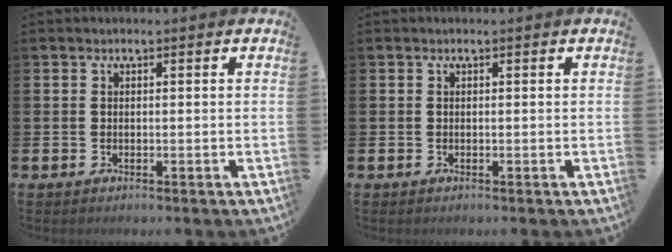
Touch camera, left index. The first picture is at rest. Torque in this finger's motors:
{"motor_torque": [0.00, 0.00, 0.01, 0.00]}